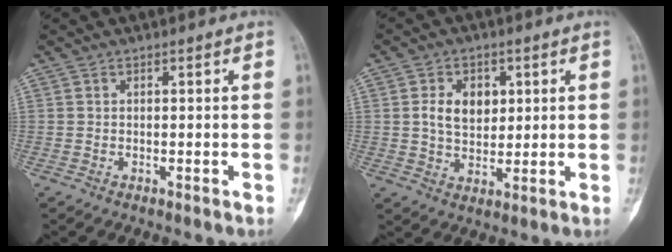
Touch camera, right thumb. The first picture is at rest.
{"total": 7.2, "force": [1.7, 5.1, 4.8], "torque": [-0.056, -0.008, 0.029]}